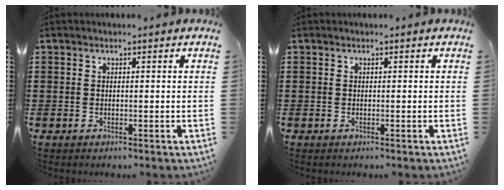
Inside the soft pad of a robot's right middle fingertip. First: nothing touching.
{"total": 0.0}